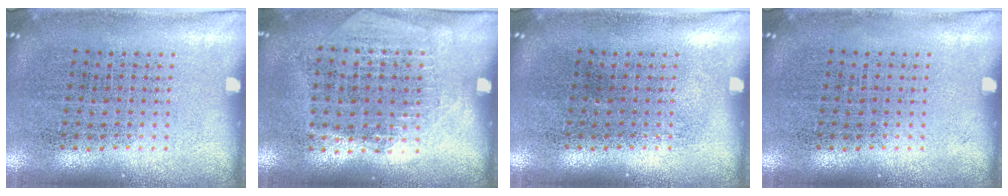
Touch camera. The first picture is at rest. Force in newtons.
{"total": 1.3, "press": 1.1, "slide": 0.7}
{"total": 0.0}
{"total": 0.0}